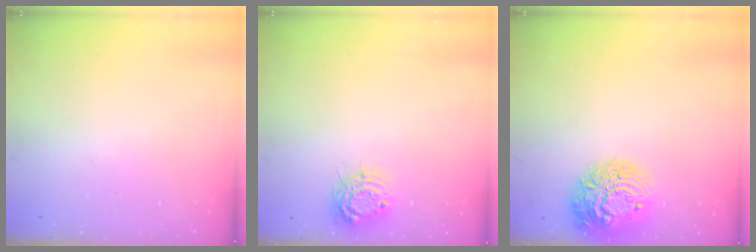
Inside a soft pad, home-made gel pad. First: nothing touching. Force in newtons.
{"total": 8.8, "press": 8.8, "slide": 0.4}
{"total": 16.0, "press": 16.0, "slide": 1.3}